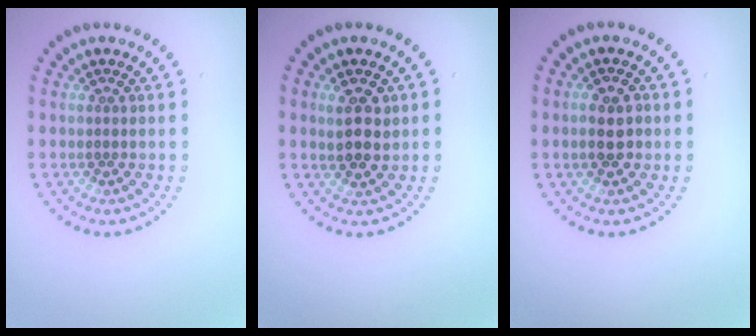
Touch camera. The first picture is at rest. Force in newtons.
{"total": 2.8, "press": 2.7, "slide": 0.8}
{"total": 2.7, "press": 2.7, "slide": 0.3}